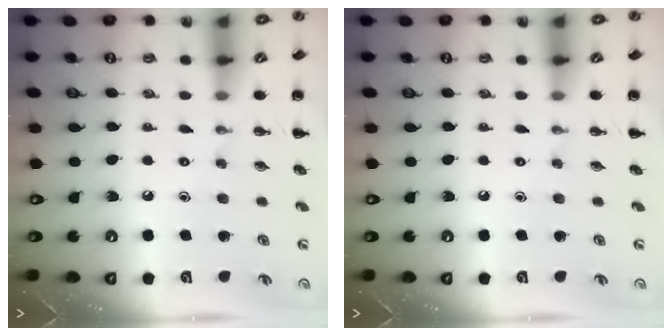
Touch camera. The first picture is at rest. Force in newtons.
{"total": 0.0}